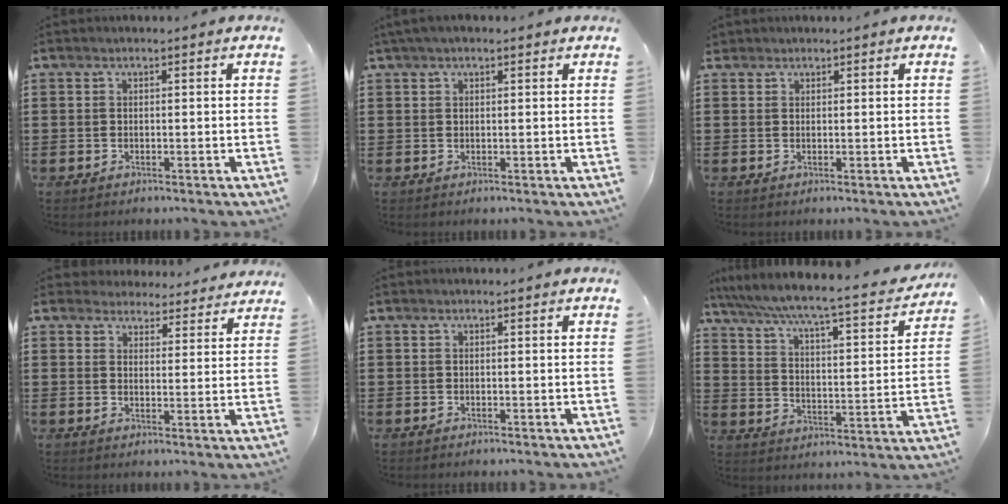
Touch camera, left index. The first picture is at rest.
{"total": 1.5, "force": [0.9, 0.5, 1.1], "torque": [-0.022, 0.004, 0.015]}
{"total": 0.8, "force": [0.7, 0.4, 0.1], "torque": [-0.005, 0.004, 0.014]}
{"total": 4.1, "force": [4.1, 0.7, 0.1], "torque": [-0.020, -0.016, 0.074]}
{"total": 0.0}
{"total": 5.7, "force": [4.9, -0.2, 2.9], "torque": [-0.083, -0.045, 0.072]}